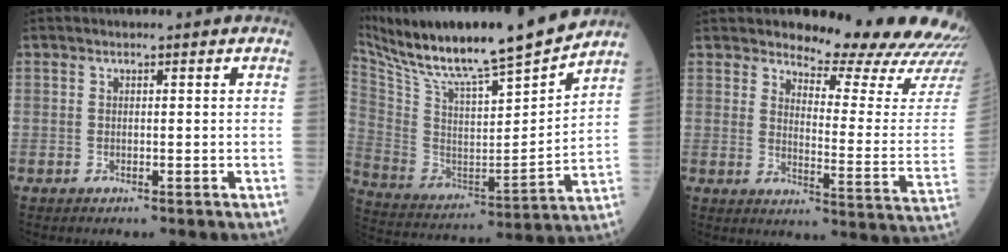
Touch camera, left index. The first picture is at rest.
{"total": 23.6, "force": [20.4, 1.4, 11.8], "torque": [-0.220, -0.026, 0.334]}
{"total": 17.1, "force": [16.3, 0.6, 5.1], "torque": [-0.064, -0.119, 0.178]}